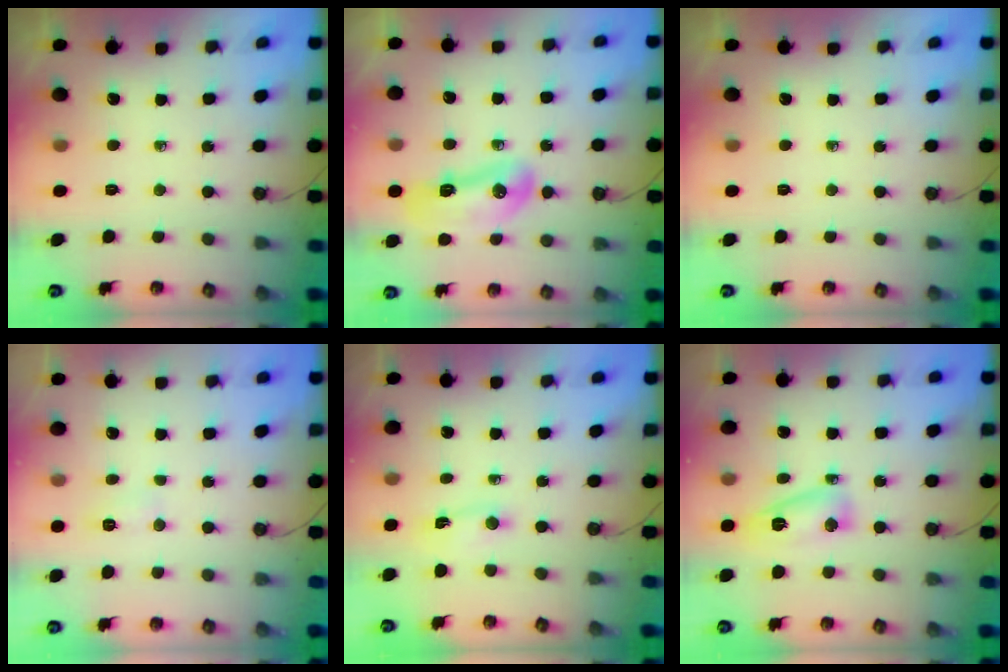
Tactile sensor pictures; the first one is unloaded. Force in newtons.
{"total": 11.6, "press": 11.1, "slide": 3.2}
{"total": 0.0}
{"total": 5.8, "press": 5.7, "slide": 0.9}
{"total": 1.4, "press": 1.2, "slide": 0.7}
{"total": 8.0, "press": 8.0, "slide": 0.5}